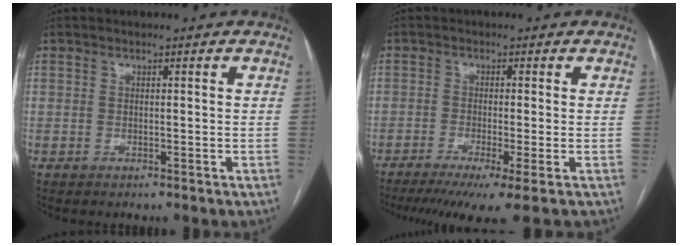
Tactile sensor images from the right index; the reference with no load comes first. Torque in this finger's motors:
{"motor_torque": [2.00, -0.13, 0.37, 0.10]}